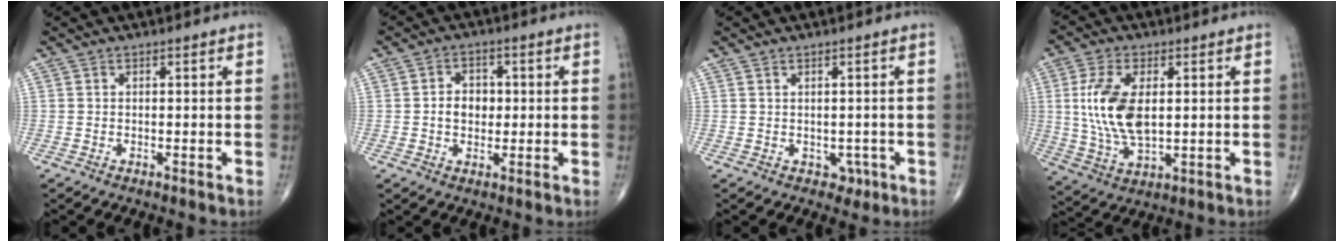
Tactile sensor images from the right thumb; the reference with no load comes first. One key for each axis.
{"total": 5.4, "fx": 0.1, "fy": 4.1, "fz": 3.4, "tx": -0.036, "ty": 0.009, "tz": 0.001}
{"total": 2.1, "fx": -0.2, "fy": 1.8, "fz": 1.1, "tx": -0.001, "ty": 0.001, "tz": 0.001}
{"total": 13.0, "fx": 1.8, "fy": 6.8, "fz": 10.9, "tx": -0.220, "ty": -0.009, "tz": 0.042}